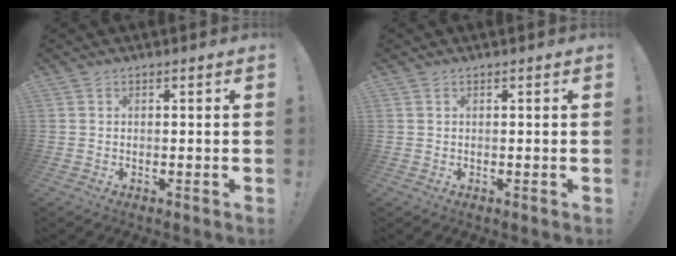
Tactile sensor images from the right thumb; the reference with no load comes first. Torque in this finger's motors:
{"motor_torque": [0.11, 0.06, 0.08, -0.14, 0.04]}